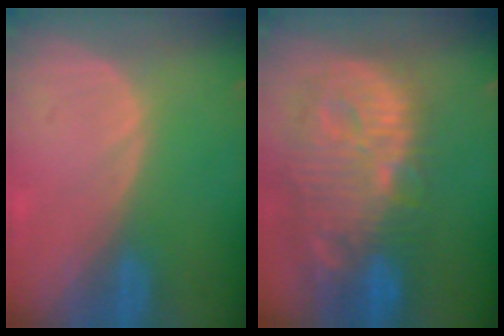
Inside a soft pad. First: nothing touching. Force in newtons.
{"total": 14.2, "press": 12.4, "slide": 6.9}